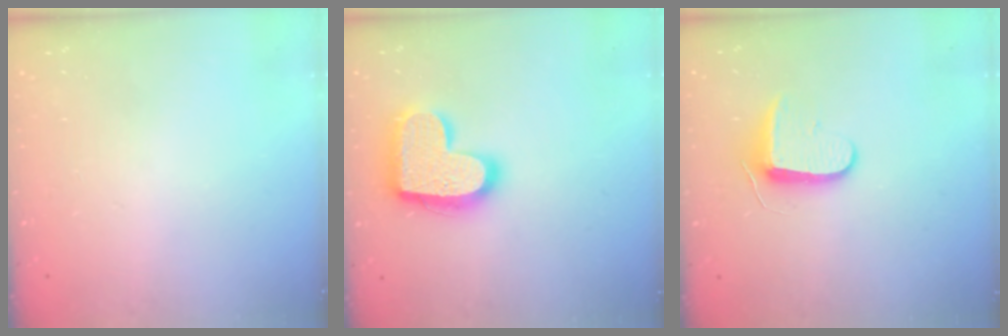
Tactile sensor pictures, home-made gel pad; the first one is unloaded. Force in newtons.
{"total": 18.5, "press": 18.5, "slide": 1.0}
{"total": 9.4, "press": 9.3, "slide": 0.9}